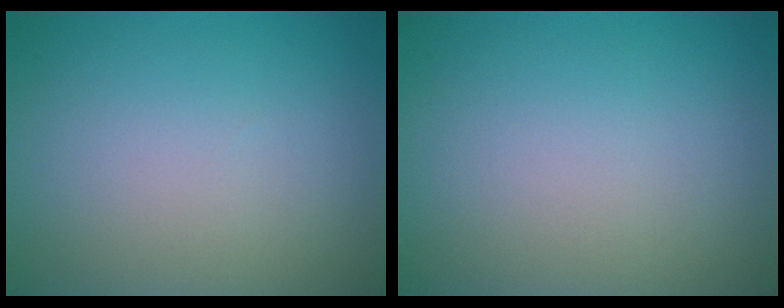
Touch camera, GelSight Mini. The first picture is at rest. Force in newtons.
{"total": 0.0}